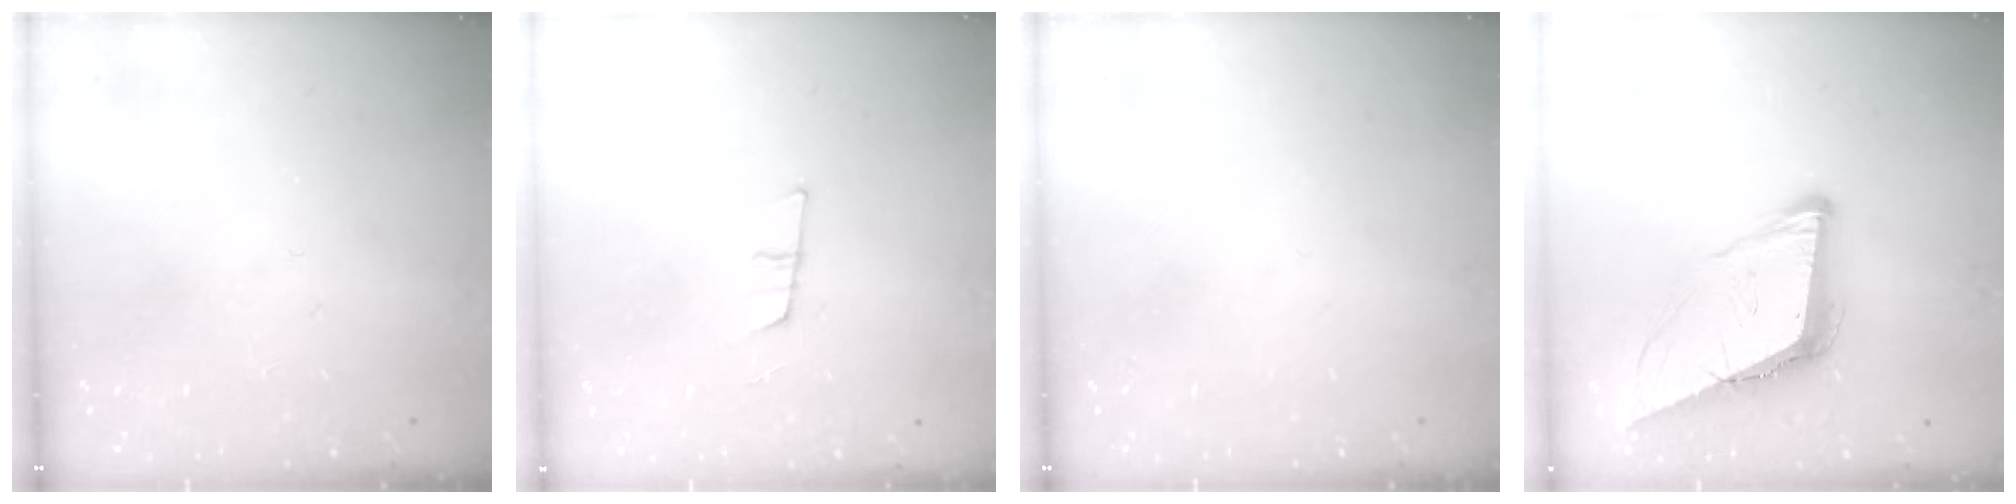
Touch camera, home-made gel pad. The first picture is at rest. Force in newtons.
{"total": 7.6, "press": 7.0, "slide": 3.0}
{"total": 0.0}
{"total": 10.9, "press": 10.3, "slide": 3.6}